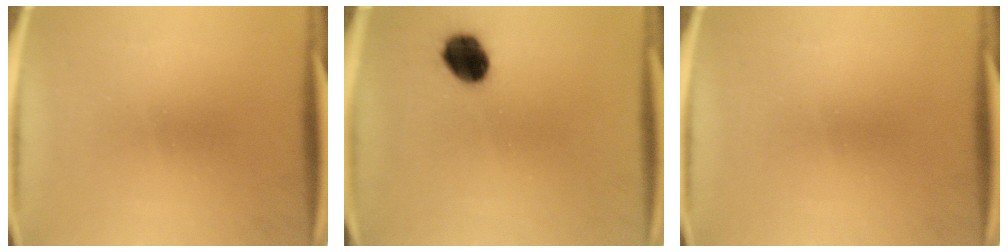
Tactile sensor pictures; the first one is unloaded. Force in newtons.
{"total": 8.5}
{"total": 0.0}